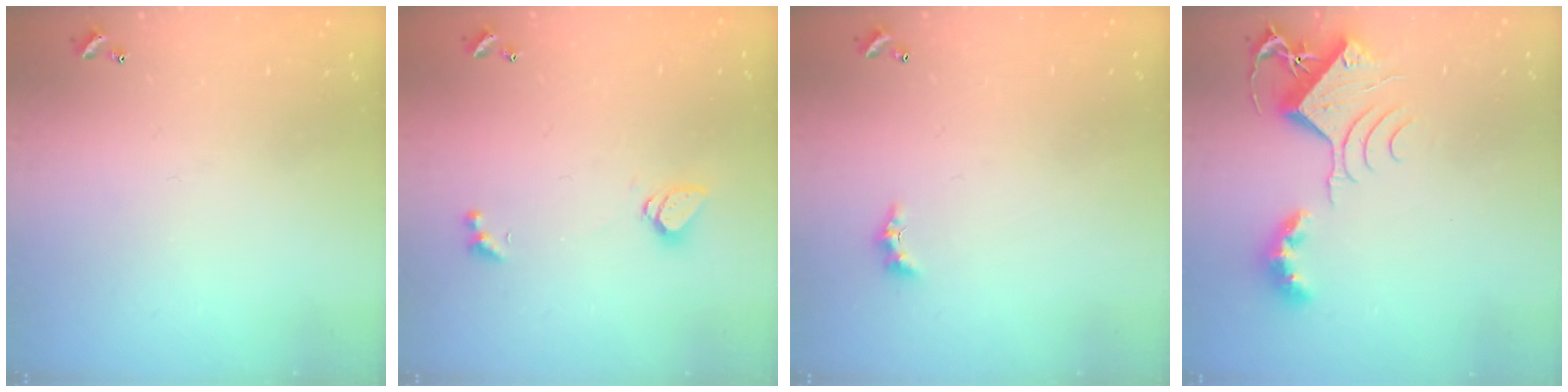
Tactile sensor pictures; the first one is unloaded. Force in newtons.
{"total": 1.2, "press": 1.1, "slide": 0.5}
{"total": 2.2, "press": 2.2, "slide": 0.6}
{"total": 9.4, "press": 9.4, "slide": 1.1}